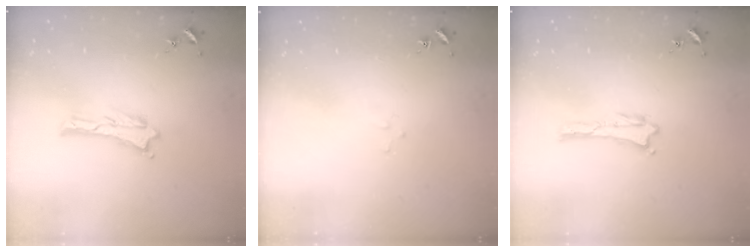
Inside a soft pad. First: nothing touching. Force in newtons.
{"total": 1.6, "press": 1.6, "slide": 0.1}
{"total": 0.0}